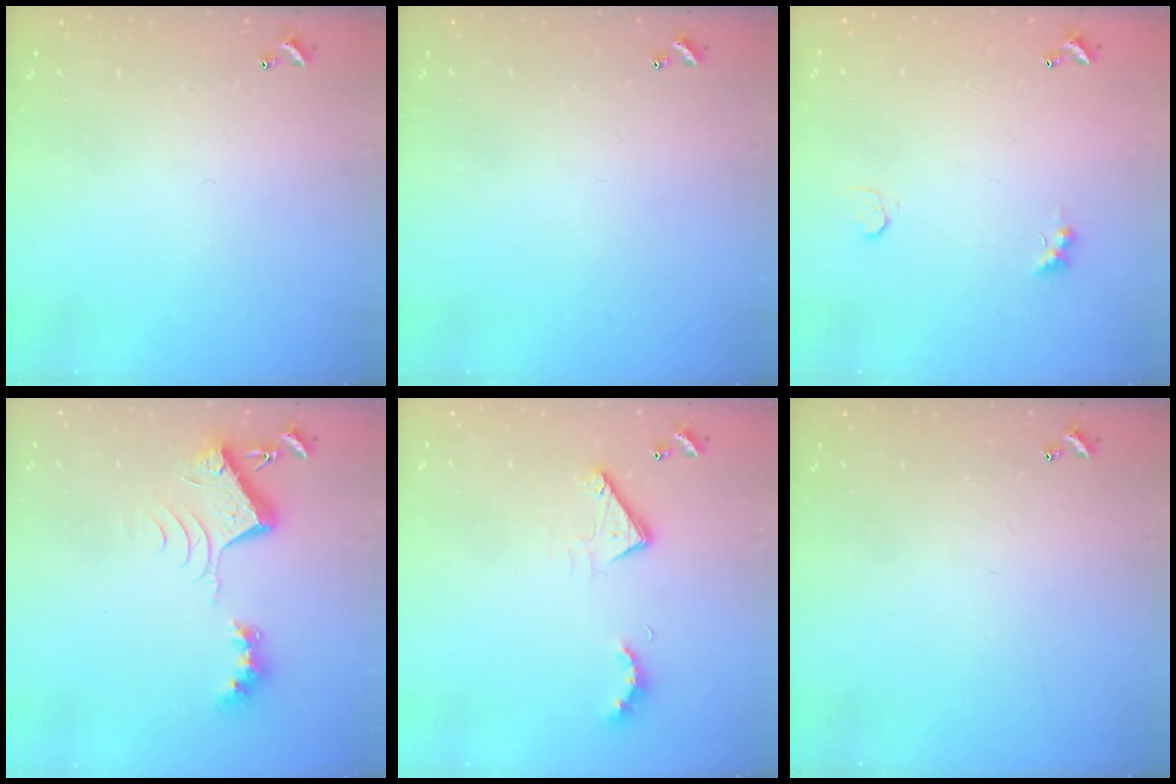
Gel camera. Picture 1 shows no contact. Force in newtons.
{"total": 0.0}
{"total": 1.9, "press": 1.8, "slide": 0.5}
{"total": 8.4, "press": 8.3, "slide": 1.1}
{"total": 5.4, "press": 5.3, "slide": 0.9}
{"total": 0.0}